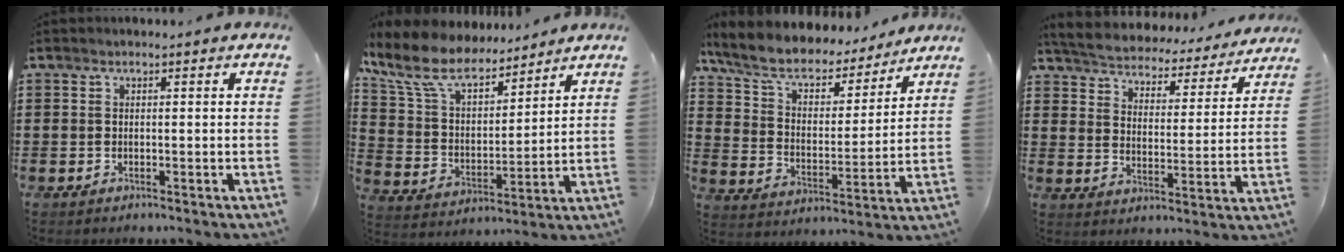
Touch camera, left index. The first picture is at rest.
{"total": 9.8, "force": [8.1, 3.2, 4.4], "torque": [-0.123, -0.037, 0.145]}
{"total": 7.6, "force": [6.1, 3.0, 3.4], "torque": [-0.093, -0.033, 0.105]}
{"total": 4.6, "force": [4.6, 0.0, -0.1], "torque": [-0.029, -0.041, 0.075]}